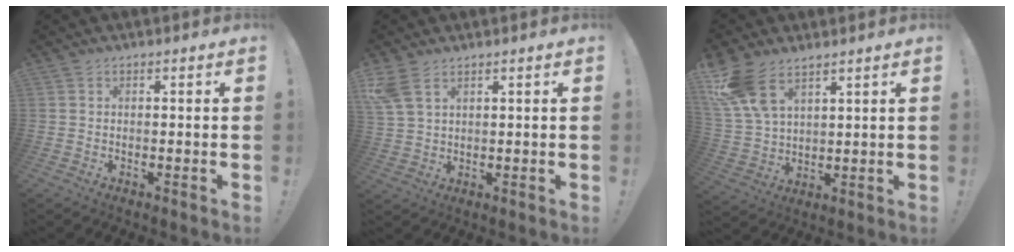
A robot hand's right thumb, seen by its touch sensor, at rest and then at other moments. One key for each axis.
{"total": 6.6, "fx": 4.0, "fy": 3.4, "fz": 3.9, "tx": -0.078, "ty": -0.013, "tz": 0.080}
{"total": 11.7, "fx": 8.0, "fy": 5.8, "fz": 6.4, "tx": -0.124, "ty": -0.038, "tz": 0.154}